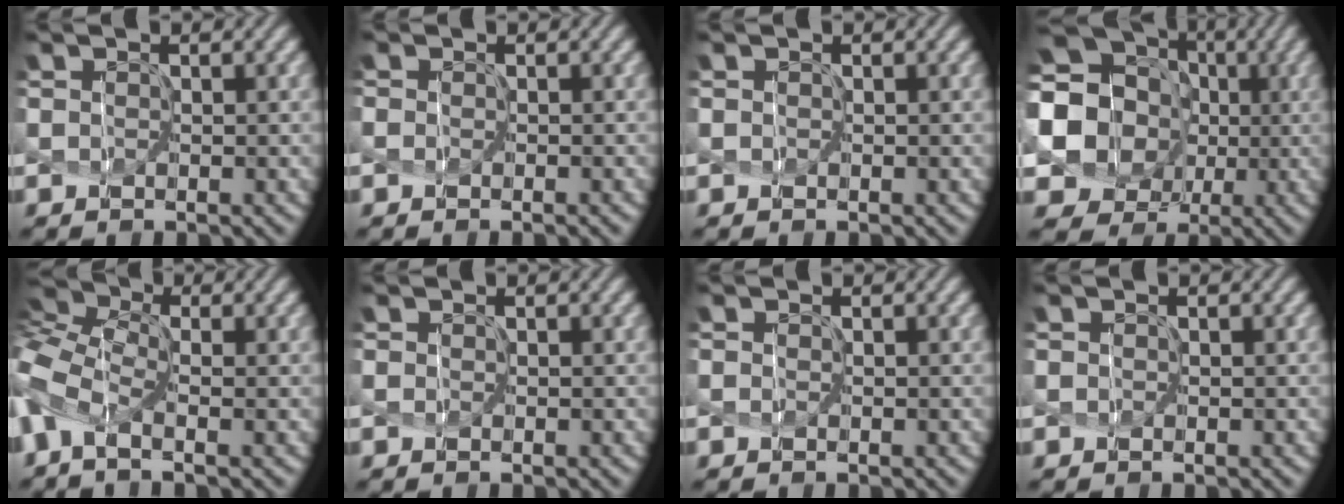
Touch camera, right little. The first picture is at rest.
{"total": 0.0}
{"total": 0.0}
{"total": 11.6, "force": [0.7, 10.3, 5.2], "torque": [-0.125, -0.003, -0.011]}
{"total": 5.5, "force": [-1.7, 2.7, 4.4], "torque": [-0.107, -0.003, -0.048]}
{"total": 0.0}
{"total": 0.0}
{"total": 0.0}